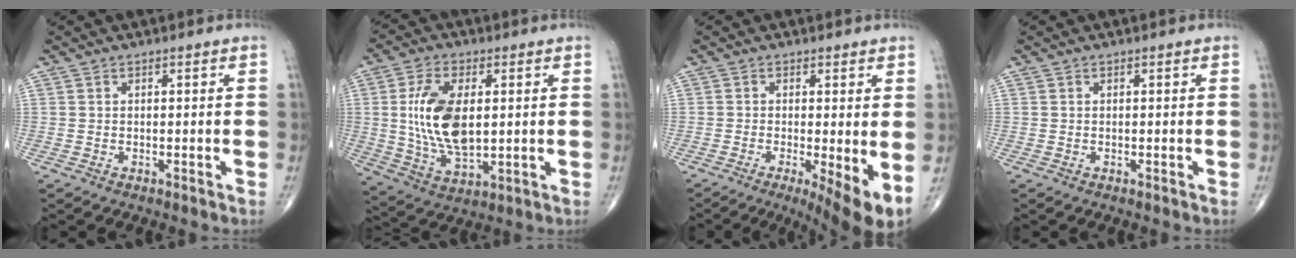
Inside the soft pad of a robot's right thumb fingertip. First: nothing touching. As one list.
[{"total": 14.2, "force": [1.6, 7.4, 12.0], "torque": [-0.228, -0.011, 0.037]}, {"total": 8.7, "force": [-2.1, 2.0, 8.2], "torque": [-0.126, -0.022, -0.031]}, {"total": 0.0}]